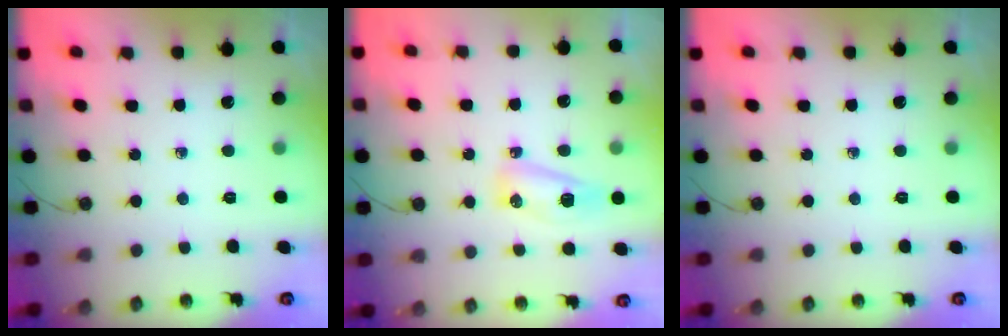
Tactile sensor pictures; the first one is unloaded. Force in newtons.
{"total": 9.4, "press": 7.9, "slide": 5.0}
{"total": 0.0}